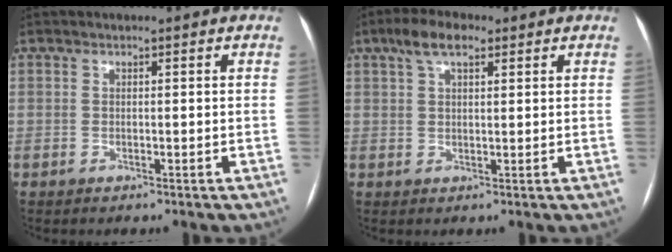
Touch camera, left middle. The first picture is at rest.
{"total": 5.2, "force": [3.1, 1.9, 3.7], "torque": [-0.075, 0.021, 0.056]}